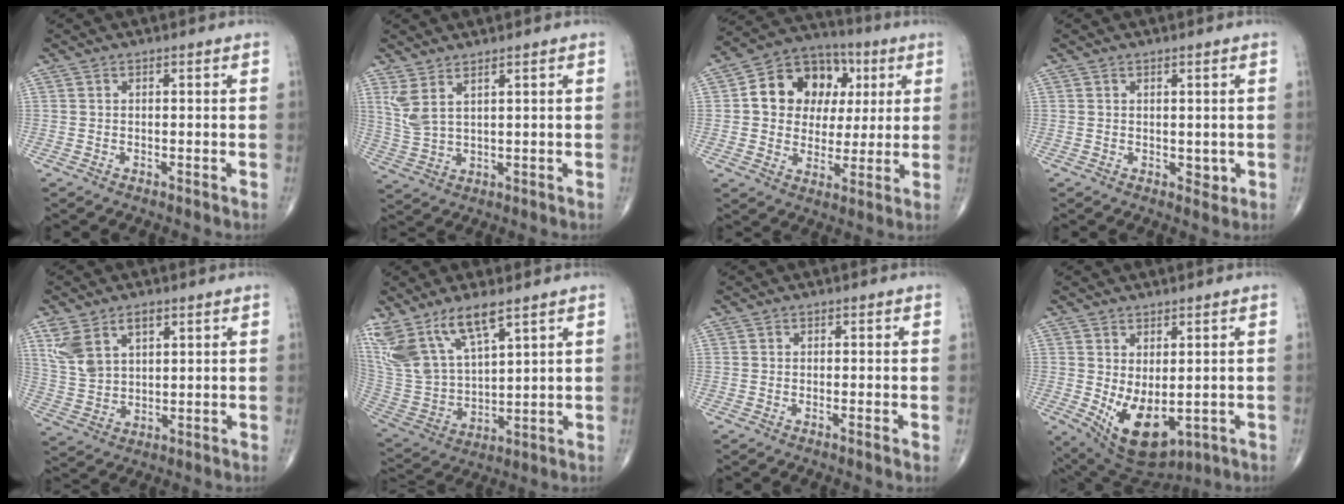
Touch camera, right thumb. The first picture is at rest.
{"total": 5.4, "force": [3.0, 1.6, 4.1], "torque": [-0.100, -0.018, 0.073]}
{"total": 15.4, "force": [3.4, 12.3, 8.7], "torque": [-0.097, 0.014, 0.052]}
{"total": 1.7, "force": [0.2, 1.2, 1.1], "torque": [-0.009, -0.004, 0.007]}
{"total": 7.0, "force": [3.4, 4.2, 4.4], "torque": [-0.086, -0.004, 0.078]}
{"total": 15.8, "force": [10.1, 6.0, 10.5], "torque": [-0.212, -0.037, 0.219]}
{"total": 0.9, "force": [-0.3, 0.0, 0.8], "torque": [-0.019, -0.002, -0.005]}
{"total": 10.8, "force": [-1.4, 5.9, 9.0], "torque": [-0.139, -0.011, 0.006]}